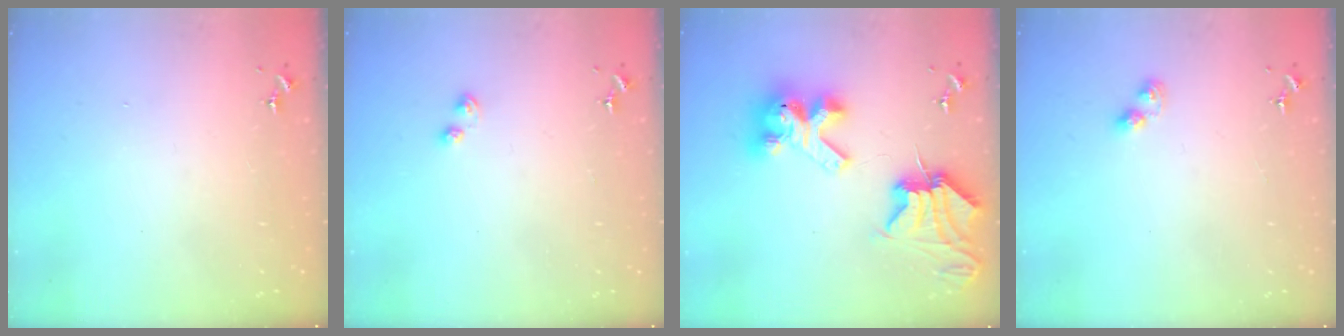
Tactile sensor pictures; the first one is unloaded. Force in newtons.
{"total": 2.3, "press": 2.2, "slide": 0.5}
{"total": 13.8, "press": 13.7, "slide": 1.7}
{"total": 2.6, "press": 2.6, "slide": 0.4}